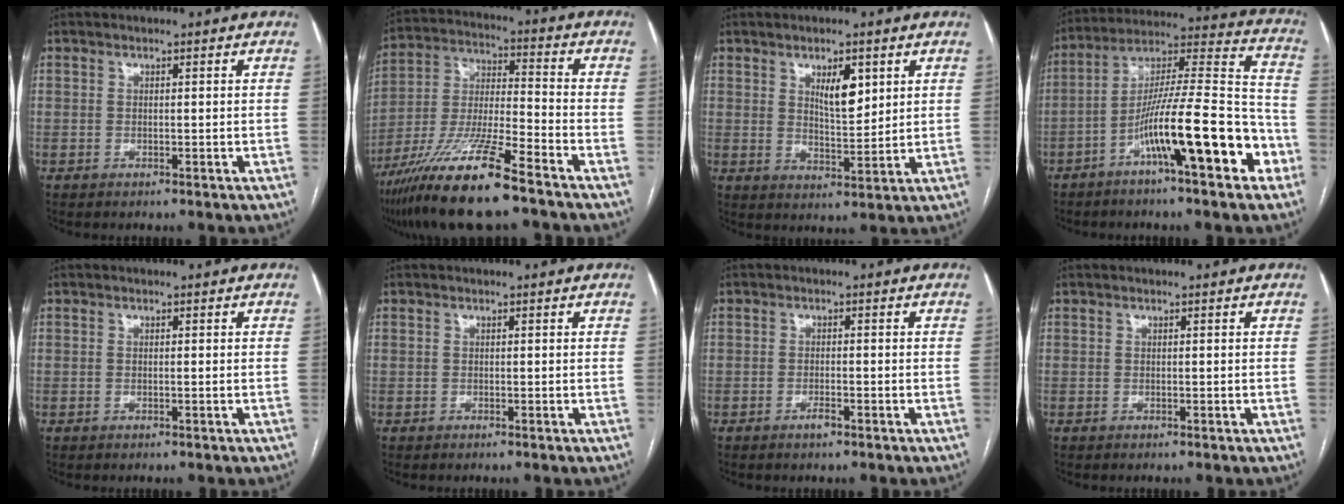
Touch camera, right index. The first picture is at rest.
{"total": 16.5, "force": [-11.5, 1.2, 11.9], "torque": [-0.250, -0.031, -0.211]}
{"total": 5.8, "force": [2.5, 2.0, 4.8], "torque": [-0.083, -0.005, 0.048]}
{"total": 18.1, "force": [-8.0, 2.2, 16.0], "torque": [-0.264, 0.015, -0.129]}
{"total": 0.0}
{"total": 0.0}
{"total": 1.5, "force": [-1.0, 0.3, 1.1], "torque": [-0.020, 0.000, -0.015]}
{"total": 0.0}